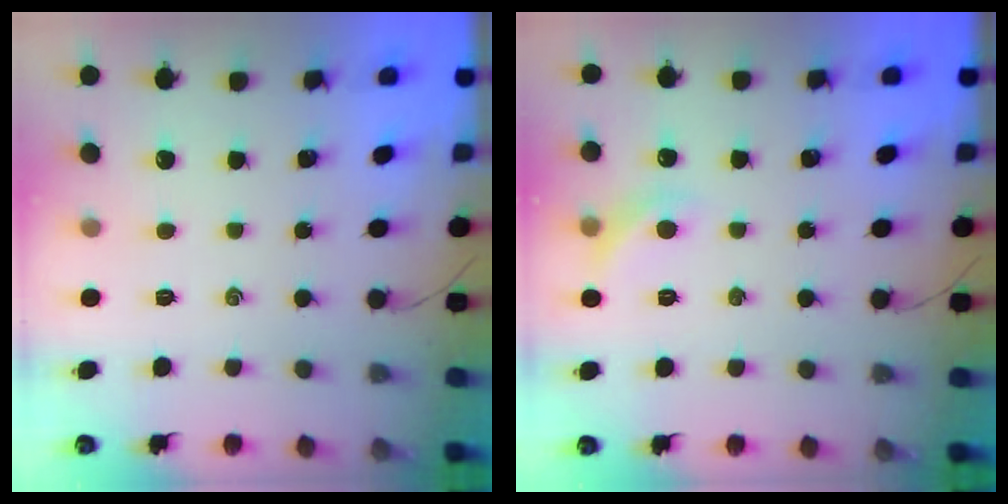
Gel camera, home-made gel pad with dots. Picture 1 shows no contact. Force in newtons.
{"total": 7.0, "press": 6.9, "slide": 1.3}